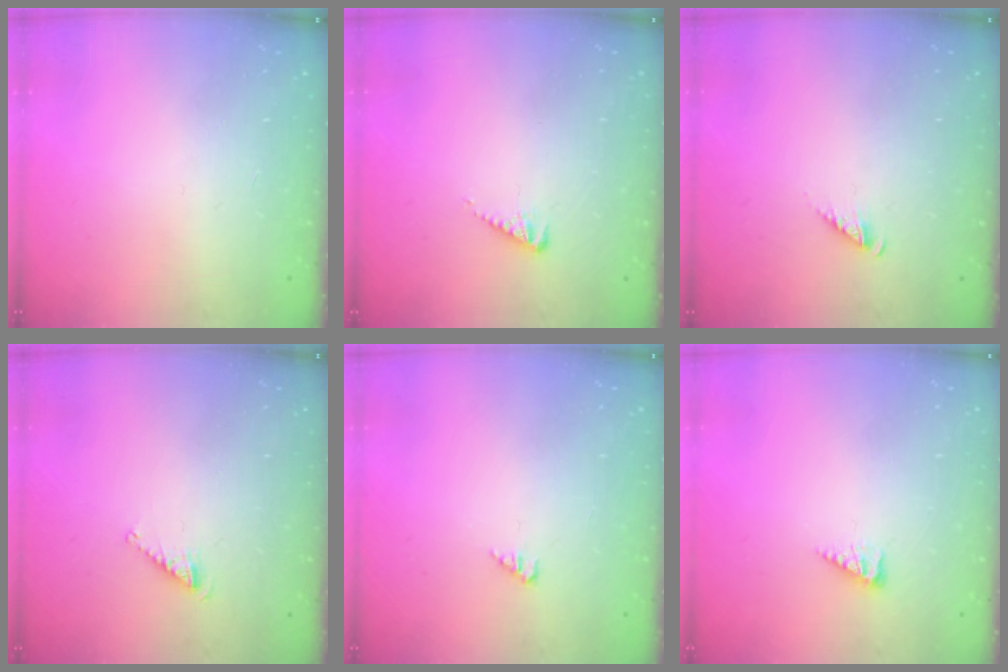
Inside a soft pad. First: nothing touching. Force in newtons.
{"total": 3.3, "press": 3.2, "slide": 0.3}
{"total": 2.8, "press": 2.8, "slide": 0.4}
{"total": 3.4, "press": 3.4, "slide": 0.5}
{"total": 0.9, "press": 0.9, "slide": 0.2}
{"total": 2.9, "press": 2.9, "slide": 0.3}